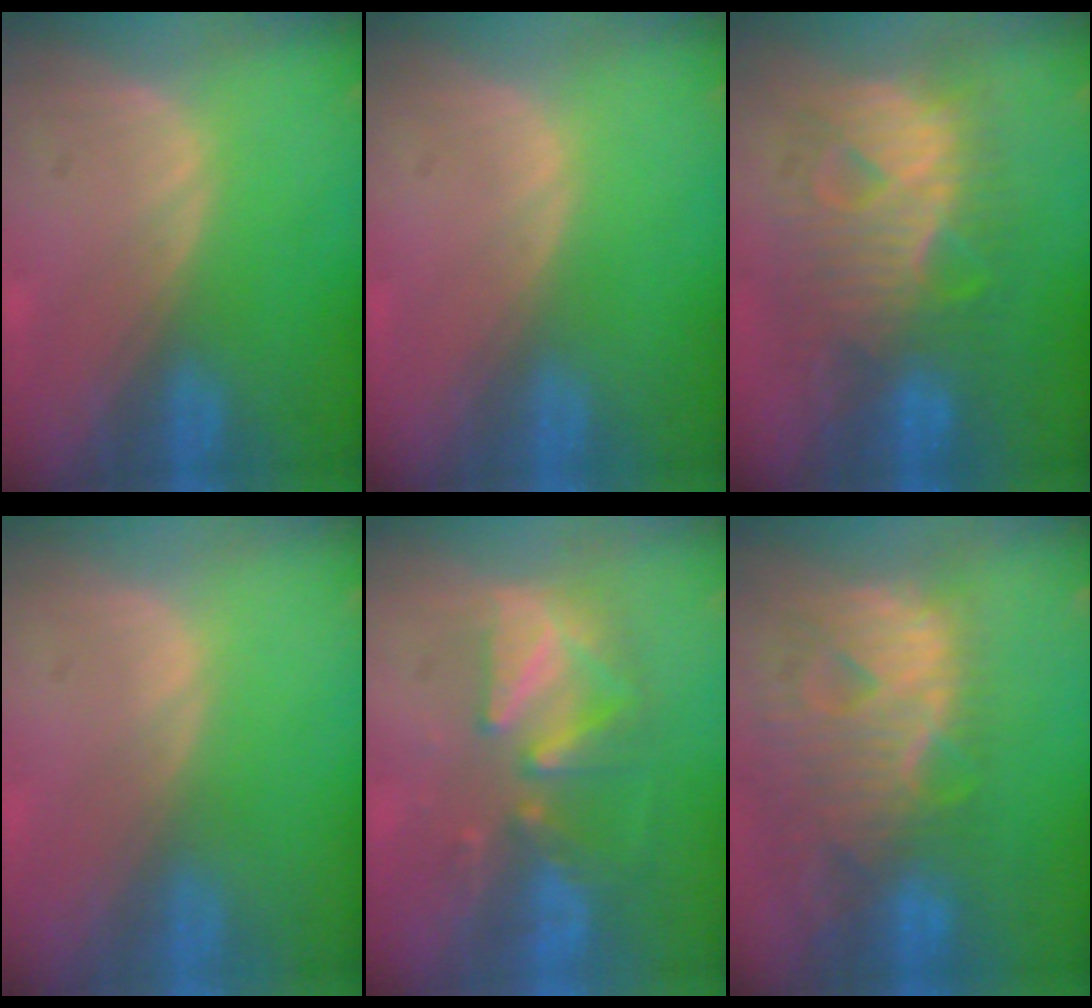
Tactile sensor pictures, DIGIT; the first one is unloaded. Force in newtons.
{"total": 0.0}
{"total": 11.2, "press": 11.2, "slide": 1.0}
{"total": 0.0}
{"total": 8.3, "press": 8.0, "slide": 2.2}
{"total": 12.9, "press": 11.0, "slide": 6.8}